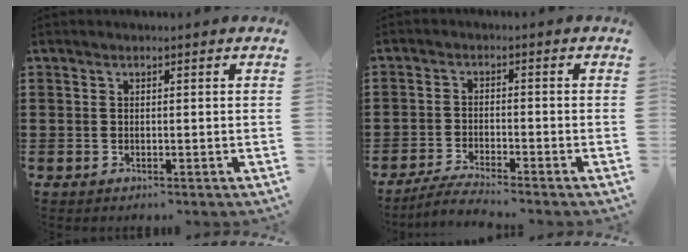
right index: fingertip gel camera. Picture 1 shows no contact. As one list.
[{"total": 3.4, "force": [-3.3, -0.2, 0.8], "torque": [-0.024, -0.003, -0.068]}]